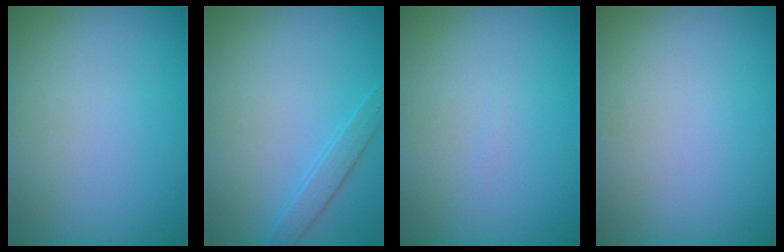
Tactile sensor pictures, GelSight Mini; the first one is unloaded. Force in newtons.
{"total": 1.6, "press": 1.6, "slide": 0.1}
{"total": 0.0}
{"total": 0.0}